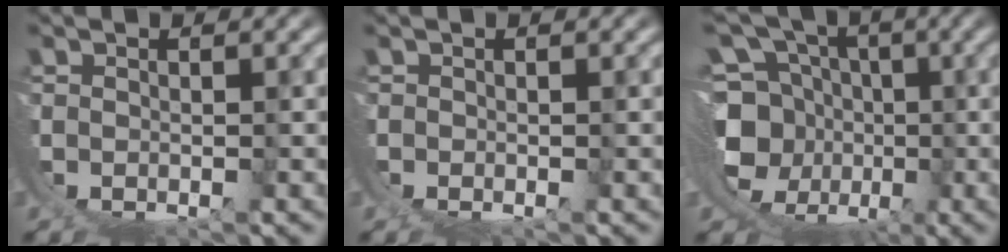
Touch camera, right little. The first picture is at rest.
{"total": 0.0}
{"total": 13.8, "force": [1.8, 11.8, 7.0], "torque": [-0.153, -0.043, 0.033]}